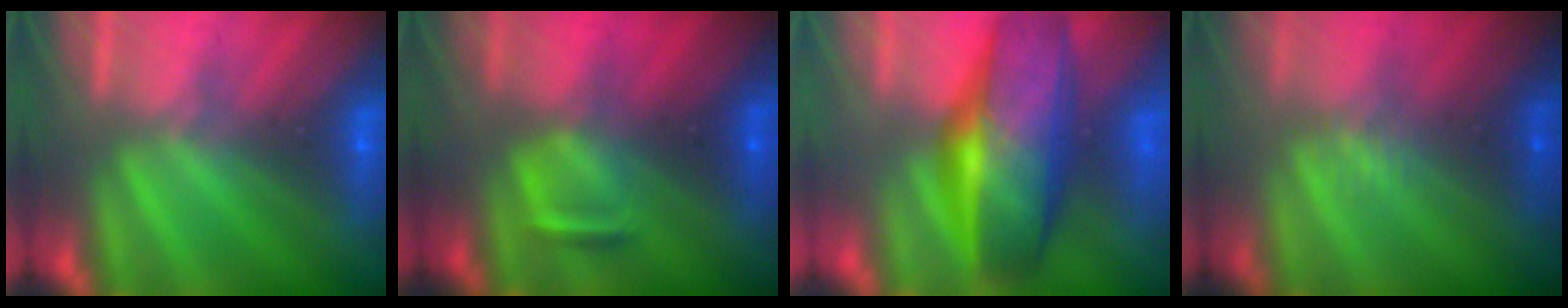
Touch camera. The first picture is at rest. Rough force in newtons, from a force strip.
{"total": 2.9}
{"total": 7.1}
{"total": 2.3}